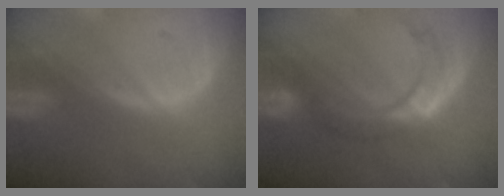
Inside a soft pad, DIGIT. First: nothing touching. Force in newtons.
{"total": 8.5, "press": 7.2, "slide": 4.5}